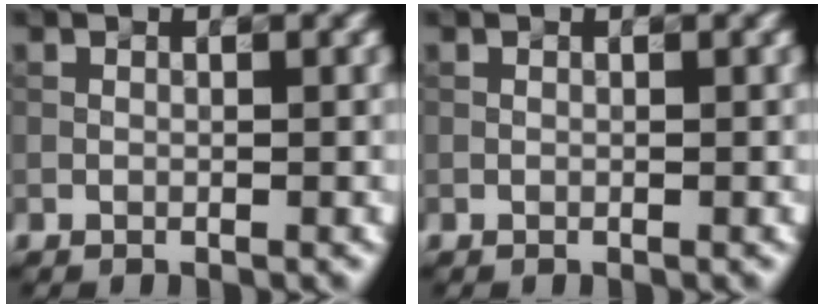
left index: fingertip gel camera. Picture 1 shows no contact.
{"total": 0.0}